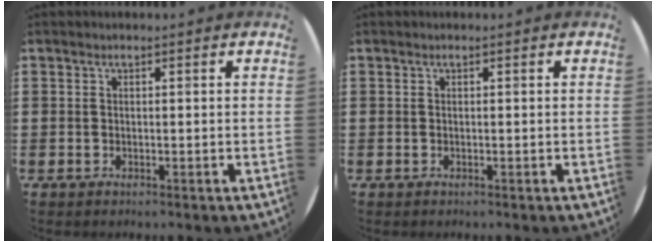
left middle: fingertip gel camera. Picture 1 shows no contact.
{"total": 0.0}